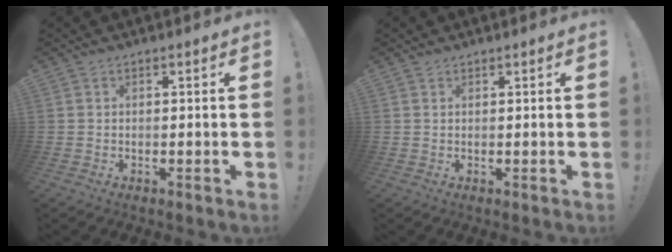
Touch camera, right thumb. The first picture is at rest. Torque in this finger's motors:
{"motor_torque": [-0.14, -0.58, -0.25, -0.28, -0.04]}